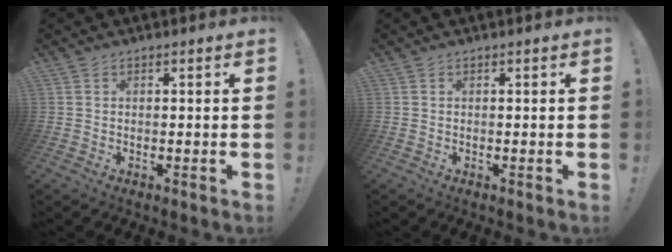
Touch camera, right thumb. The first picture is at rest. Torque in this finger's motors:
{"motor_torque": [0.00, 0.00, 0.00, 0.00, 0.00]}